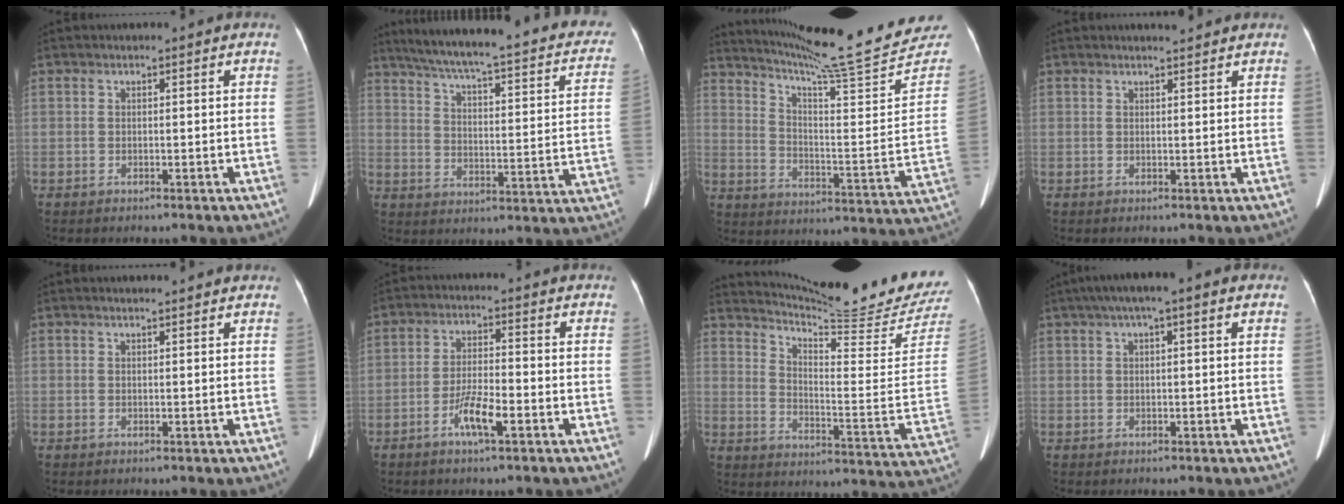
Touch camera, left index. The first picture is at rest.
{"total": 27.7, "force": [21.9, 5.1, 16.2], "torque": [-0.237, -0.010, 0.267]}
{"total": 24.2, "force": [22.5, -1.2, 8.7], "torque": [-0.147, -0.109, 0.305]}
{"total": 1.9, "force": [1.9, 0.0, 0.5], "torque": [-0.010, 0.004, 0.030]}
{"total": 2.8, "force": [2.6, 0.3, 0.8], "torque": [-0.015, 0.013, 0.032]}
{"total": 5.2, "force": [-2.7, 0.7, 4.5], "torque": [-0.090, -0.003, -0.050]}
{"total": 21.0, "force": [19.9, -1.8, 6.5], "torque": [-0.121, -0.127, 0.265]}
{"total": 9.3, "force": [6.2, 1.6, 6.7], "torque": [-0.097, 0.044, 0.084]}